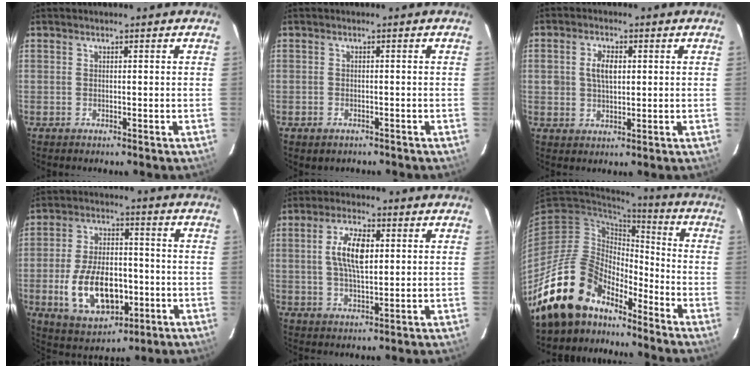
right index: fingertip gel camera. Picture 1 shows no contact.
{"total": 2.0, "force": [-1.2, 1.4, 0.8], "torque": [-0.016, -0.002, -0.016]}
{"total": 4.8, "force": [0.9, 3.0, 3.6], "torque": [-0.064, 0.008, 0.020]}
{"total": 15.5, "force": [-4.2, 8.8, 12.1], "torque": [-0.245, 0.001, -0.053]}
{"total": 8.0, "force": [1.5, 3.2, 7.2], "torque": [-0.136, 0.009, 0.029]}
{"total": 16.5, "force": [-13.4, 7.6, 5.9], "torque": [-0.122, 0.018, -0.243]}